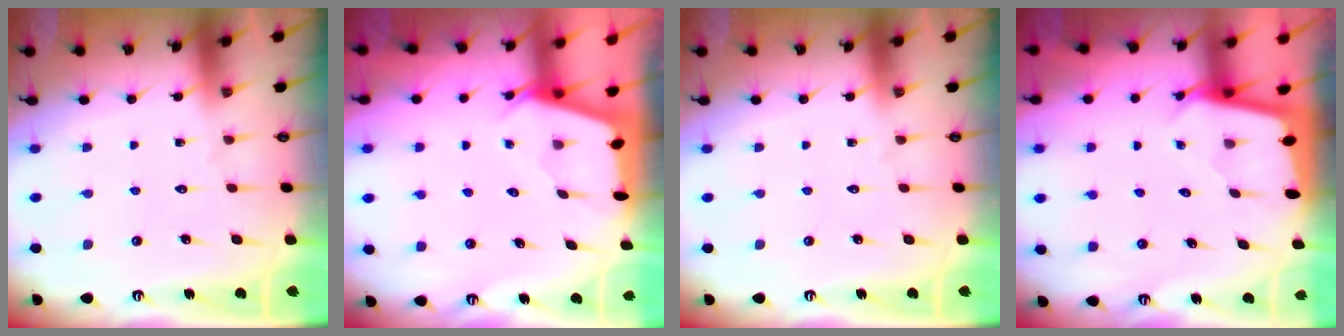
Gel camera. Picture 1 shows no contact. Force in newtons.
{"total": 2.4, "press": 2.4, "slide": 0.3}
{"total": 0.0}
{"total": 2.5, "press": 2.5, "slide": 0.1}